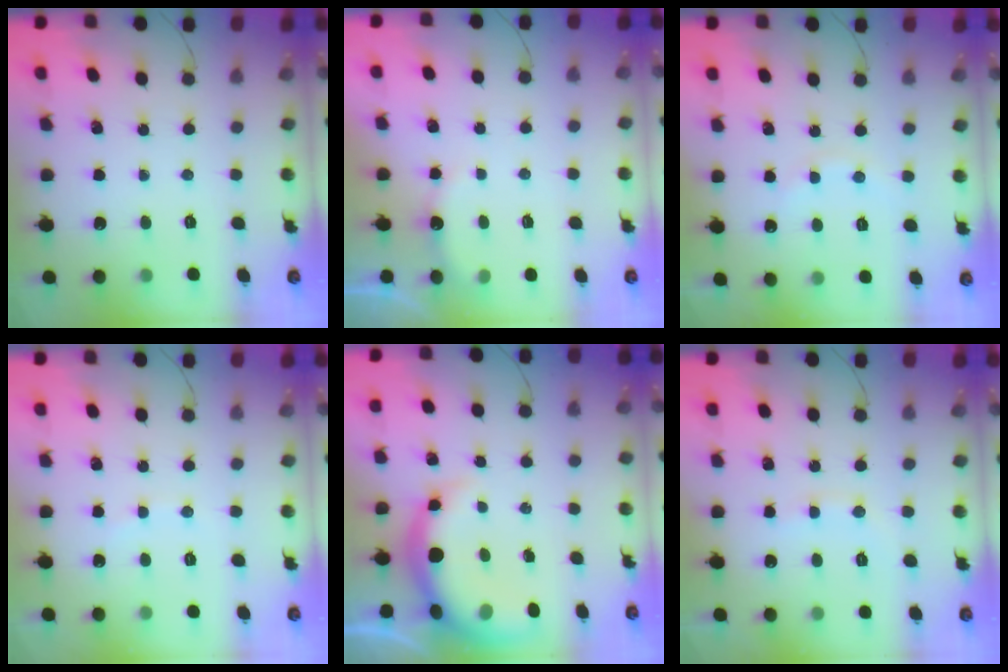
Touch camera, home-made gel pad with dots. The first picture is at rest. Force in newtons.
{"total": 5.6, "press": 5.5, "slide": 1.1}
{"total": 6.6, "press": 6.5, "slide": 1.2}
{"total": 3.4, "press": 3.3, "slide": 0.9}
{"total": 9.3, "press": 9.0, "slide": 2.4}
{"total": 7.3, "press": 7.2, "slide": 1.4}